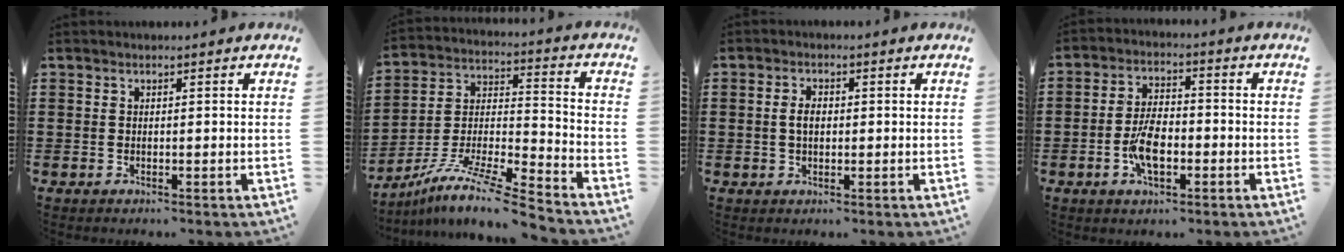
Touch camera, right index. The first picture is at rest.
{"total": 10.9, "force": [-9.3, 0.8, 5.7], "torque": [-0.107, 0.011, -0.187]}
{"total": 2.6, "force": [0.1, 1.4, 2.1], "torque": [-0.043, 0.007, 0.001]}
{"total": 6.7, "force": [-1.9, 3.3, 5.5], "torque": [-0.121, 0.002, -0.040]}